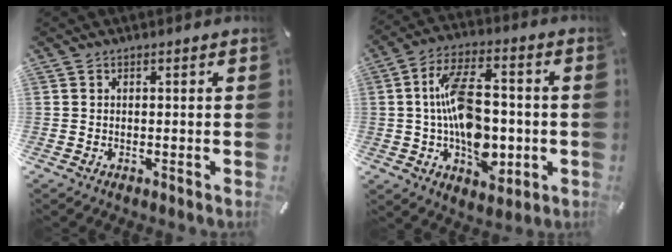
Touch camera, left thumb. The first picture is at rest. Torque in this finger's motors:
{"motor_torque": [1.90, 2.49, 1.39, 0.98, 0.33]}